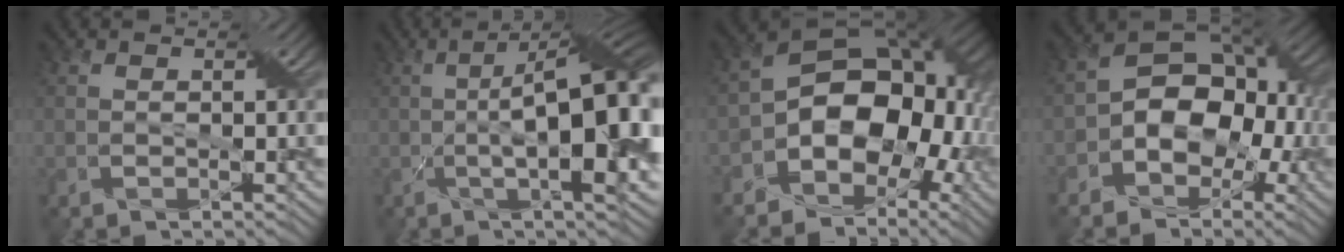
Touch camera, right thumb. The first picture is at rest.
{"total": 15.7, "force": [-1.3, 5.0, 14.8], "torque": [-0.214, 0.006, -0.018]}
{"total": 14.2, "force": [-3.8, 10.2, 9.1], "torque": [-0.127, -0.014, -0.076]}
{"total": 10.9, "force": [-2.5, 7.8, 7.3], "torque": [-0.105, -0.003, -0.057]}